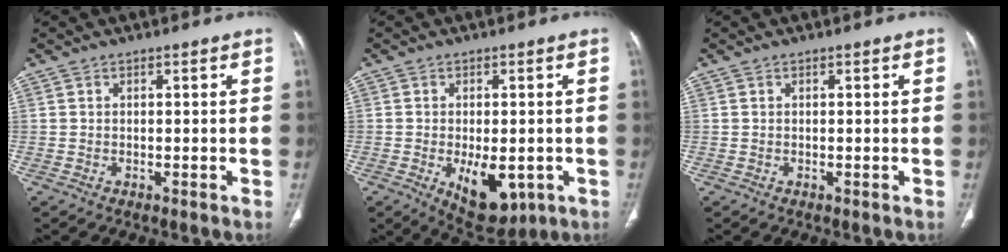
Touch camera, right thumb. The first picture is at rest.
{"total": 9.8, "force": [-2.8, 5.2, 7.8], "torque": [-0.095, -0.009, -0.025]}
{"total": 0.0}